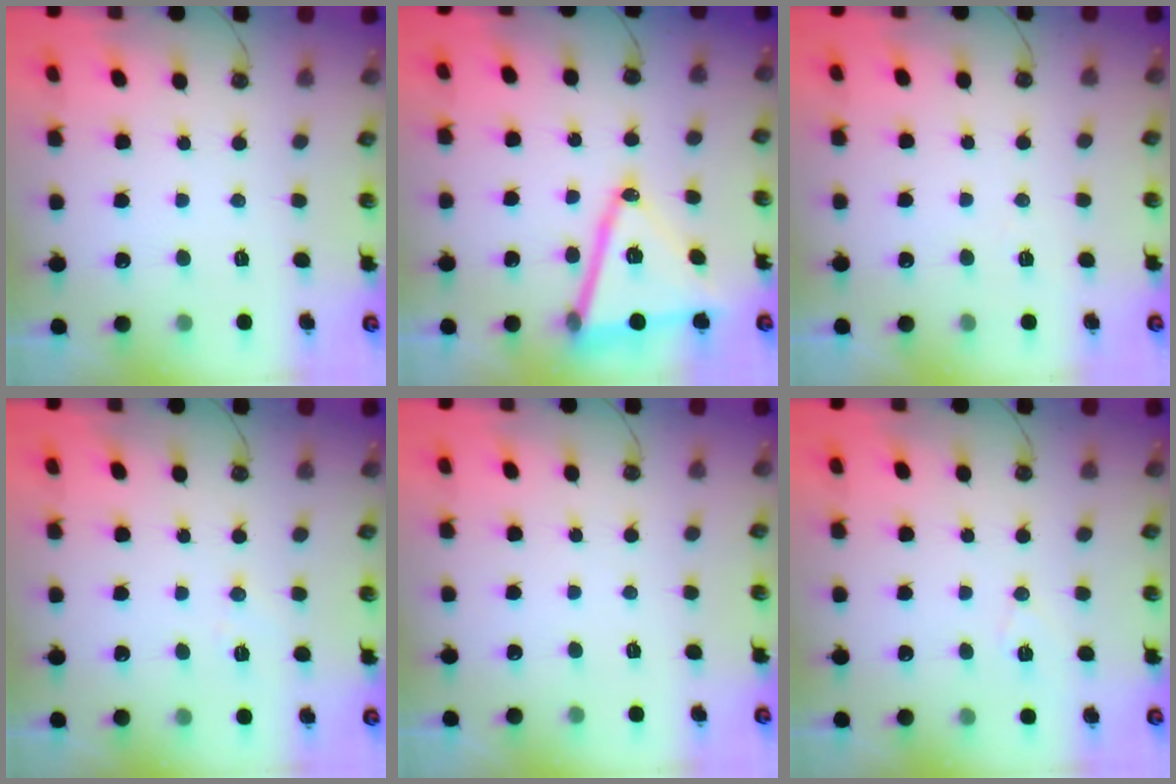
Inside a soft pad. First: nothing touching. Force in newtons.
{"total": 18.1, "press": 17.7, "slide": 3.8}
{"total": 5.6, "press": 3.8, "slide": 4.2}
{"total": 5.9, "press": 5.8, "slide": 1.3}
{"total": 0.0}
{"total": 7.6, "press": 6.2, "slide": 4.4}